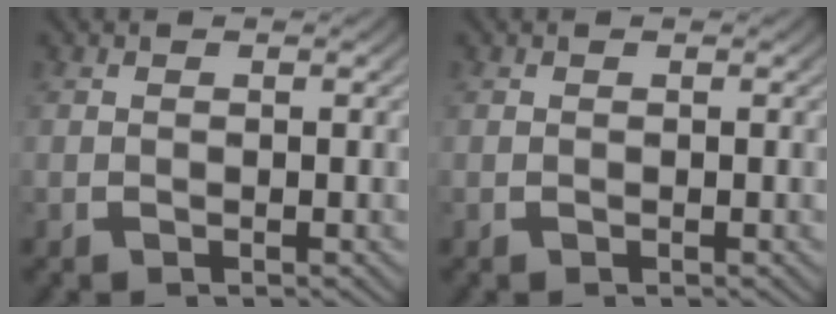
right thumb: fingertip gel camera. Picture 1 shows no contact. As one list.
[{"total": 0.0}]